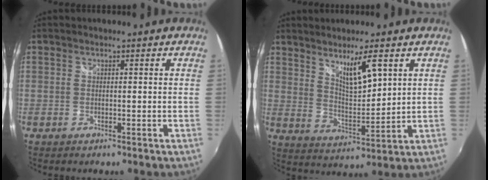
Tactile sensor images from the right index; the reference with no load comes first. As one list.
[{"total": 8.3, "force": [4.8, 1.7, 6.5], "torque": [-0.109, -0.007, 0.094]}]